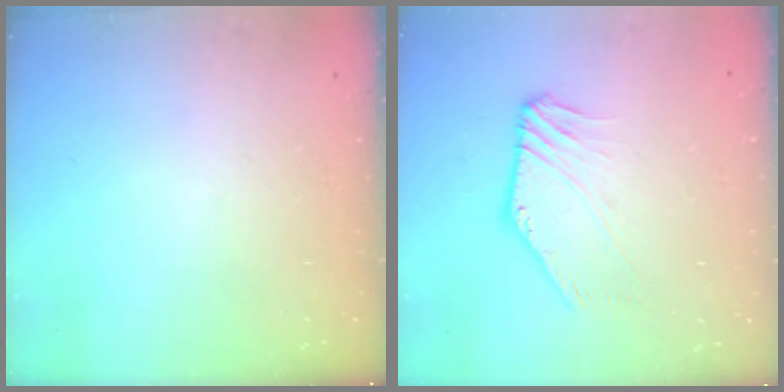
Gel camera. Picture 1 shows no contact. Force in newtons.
{"total": 2.8, "press": 2.8, "slide": 0.3}